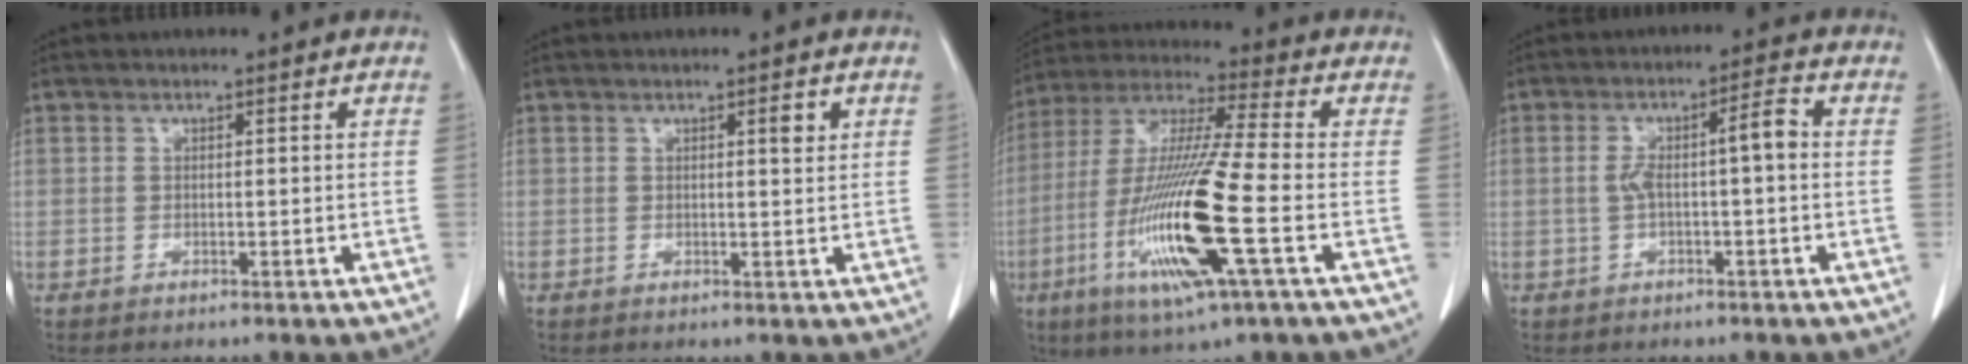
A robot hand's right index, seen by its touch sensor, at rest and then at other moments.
{"total": 1.5, "force": [0.6, 0.2, 1.4], "torque": [-0.023, 0.001, 0.010]}
{"total": 18.1, "force": [-5.5, 0.7, 17.2], "torque": [-0.360, -0.022, -0.104]}
{"total": 5.3, "force": [-0.3, 0.7, 5.2], "torque": [-0.094, 0.026, -0.002]}